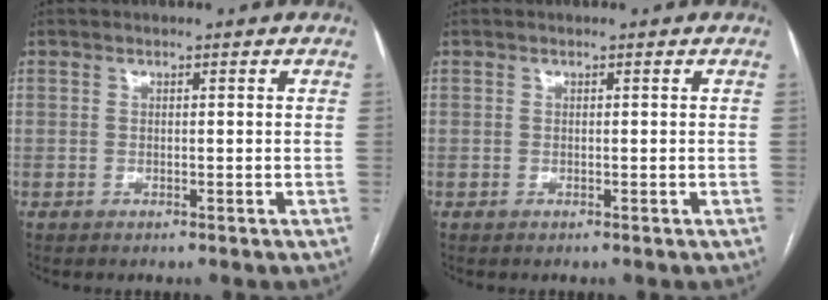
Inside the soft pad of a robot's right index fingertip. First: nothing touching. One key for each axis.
{"total": 0.0}